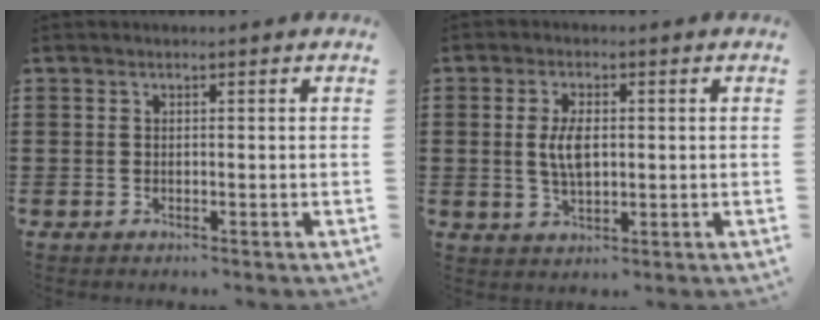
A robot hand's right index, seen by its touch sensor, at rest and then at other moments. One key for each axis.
{"total": 5.0, "fx": 0.4, "fy": 2.3, "fz": 4.4, "tx": -0.096, "ty": 0.004, "tz": 0.003}